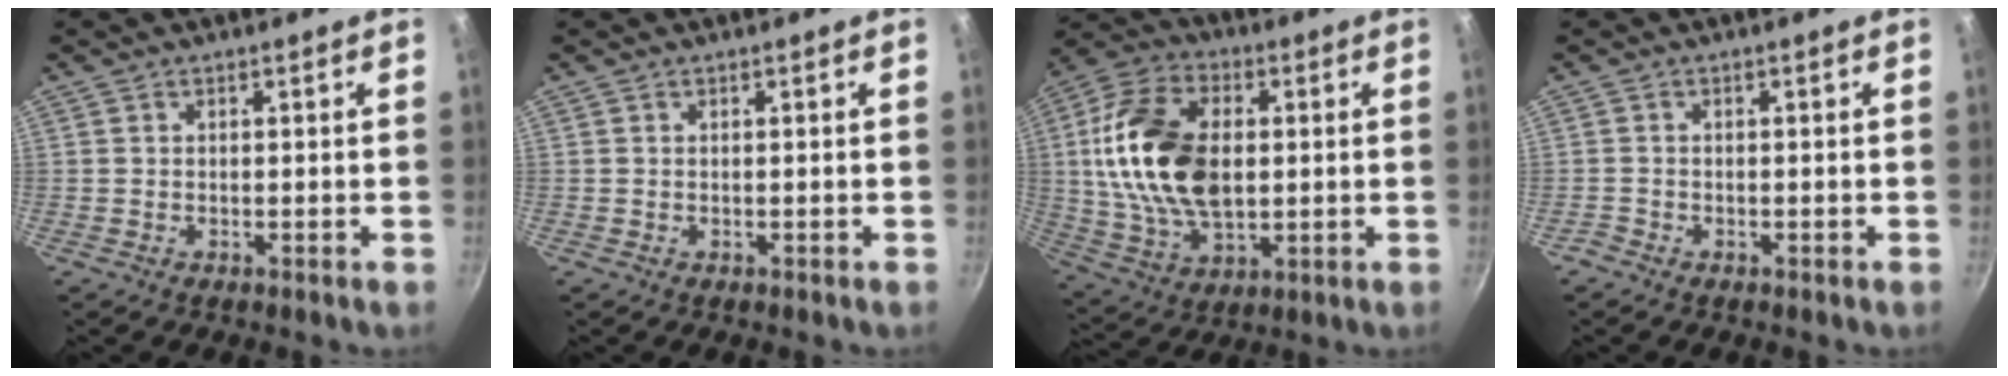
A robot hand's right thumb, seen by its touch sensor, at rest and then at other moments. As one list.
[{"total": 0.0}, {"total": 20.9, "force": [1.7, 13.0, 16.2], "torque": [-0.293, 0.006, 0.029]}, {"total": 1.1, "force": [-0.9, 0.6, 0.2], "torque": [-0.011, 0.010, -0.019]}]